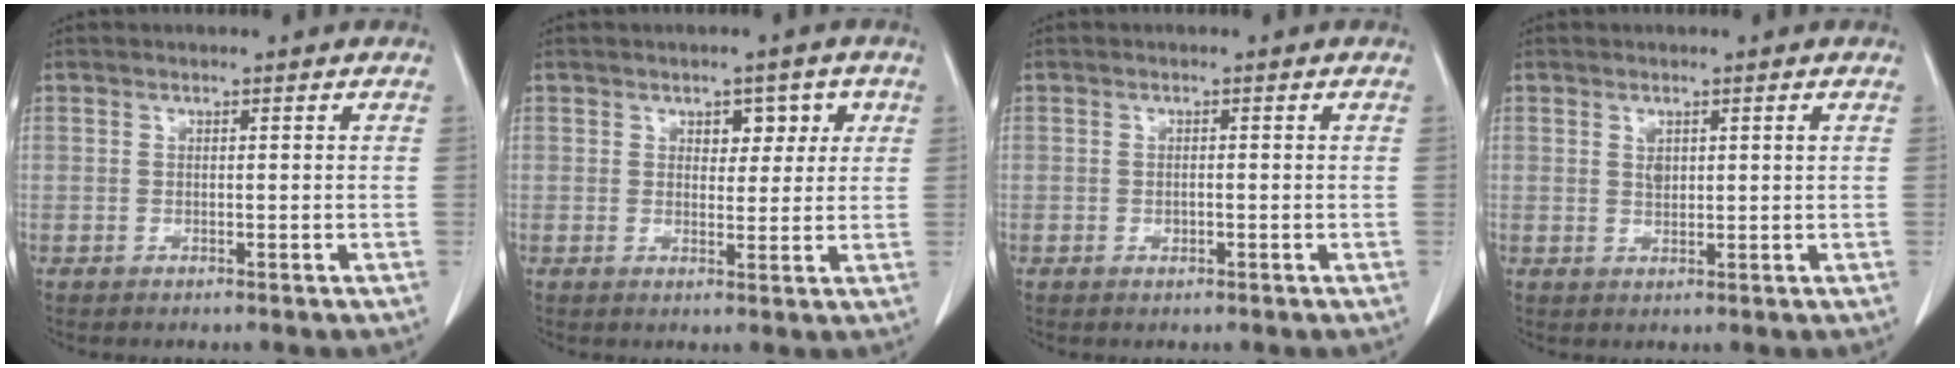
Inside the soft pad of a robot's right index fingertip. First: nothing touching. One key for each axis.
{"total": 3.9, "fx": 1.6, "fy": 2.5, "fz": 2.6, "tx": -0.023, "ty": 0.008, "tz": 0.021}
{"total": 0.9, "fx": -0.3, "fy": 0.5, "fz": 0.6, "tx": -0.014, "ty": 0.000, "tz": -0.003}
{"total": 1.9, "fx": 0.8, "fy": 0.7, "fz": 1.6, "tx": -0.032, "ty": 0.002, "tz": 0.019}